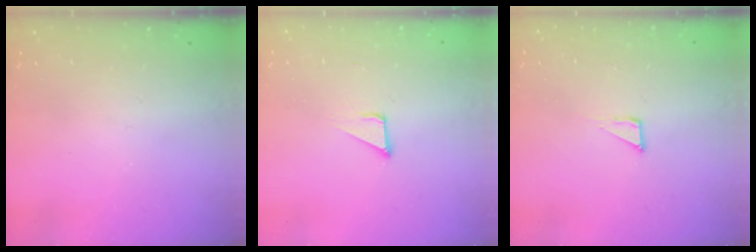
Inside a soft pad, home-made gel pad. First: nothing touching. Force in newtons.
{"total": 2.1, "press": 2.1, "slide": 0.1}
{"total": 2.3, "press": 2.3, "slide": 0.1}